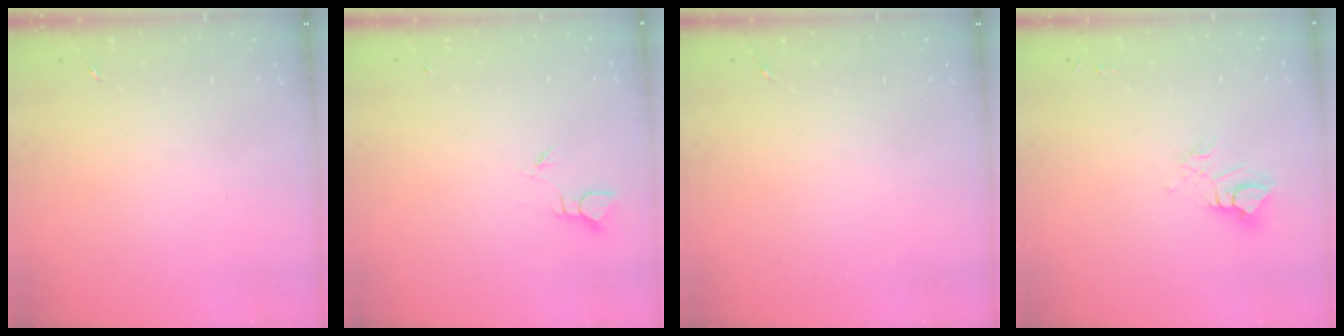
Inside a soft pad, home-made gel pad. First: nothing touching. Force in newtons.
{"total": 1.8, "press": 1.8, "slide": 0.0}
{"total": 0.0}
{"total": 8.6, "press": 8.6, "slide": 0.9}